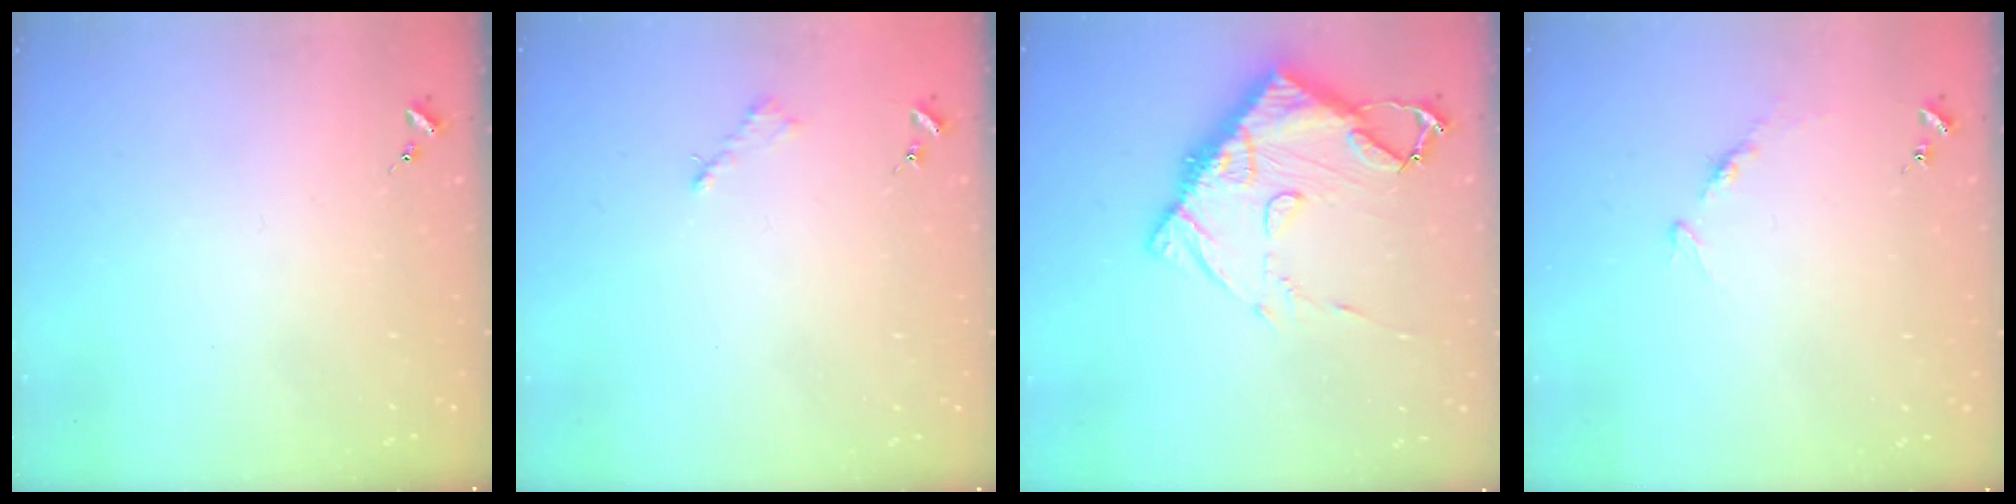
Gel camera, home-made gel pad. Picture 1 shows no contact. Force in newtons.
{"total": 2.6, "press": 2.5, "slide": 0.3}
{"total": 14.3, "press": 14.2, "slide": 1.3}
{"total": 4.9, "press": 4.8, "slide": 0.6}